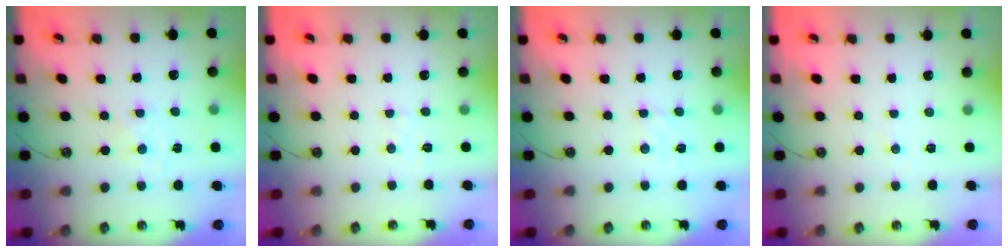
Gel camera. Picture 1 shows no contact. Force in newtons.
{"total": 3.6, "press": 3.5, "slide": 0.5}
{"total": 3.1, "press": 3.1, "slide": 0.5}
{"total": 2.7, "press": 2.7, "slide": 0.3}